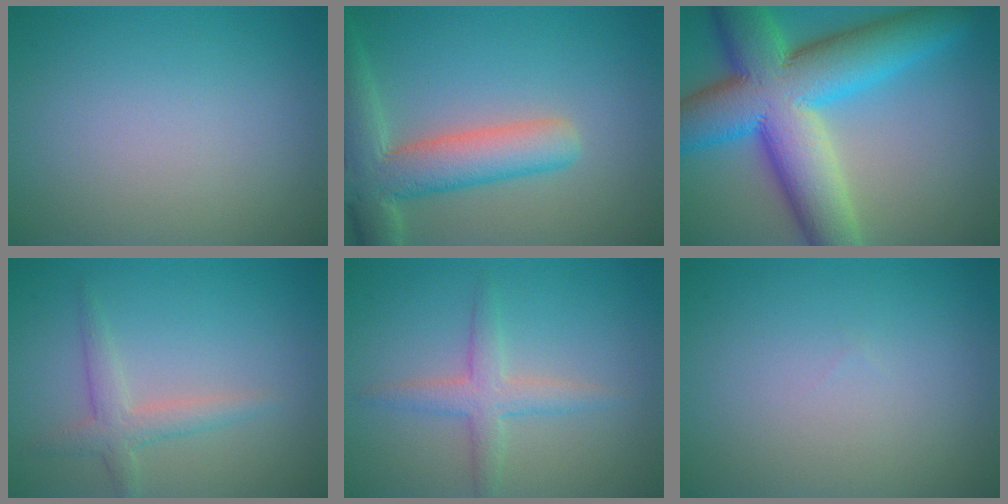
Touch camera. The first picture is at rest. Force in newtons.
{"total": 7.3, "press": 7.3, "slide": 0.7}
{"total": 14.8, "press": 14.8, "slide": 0.4}
{"total": 2.5, "press": 2.5, "slide": 0.1}
{"total": 2.9, "press": 2.9, "slide": 0.1}
{"total": 0.0}